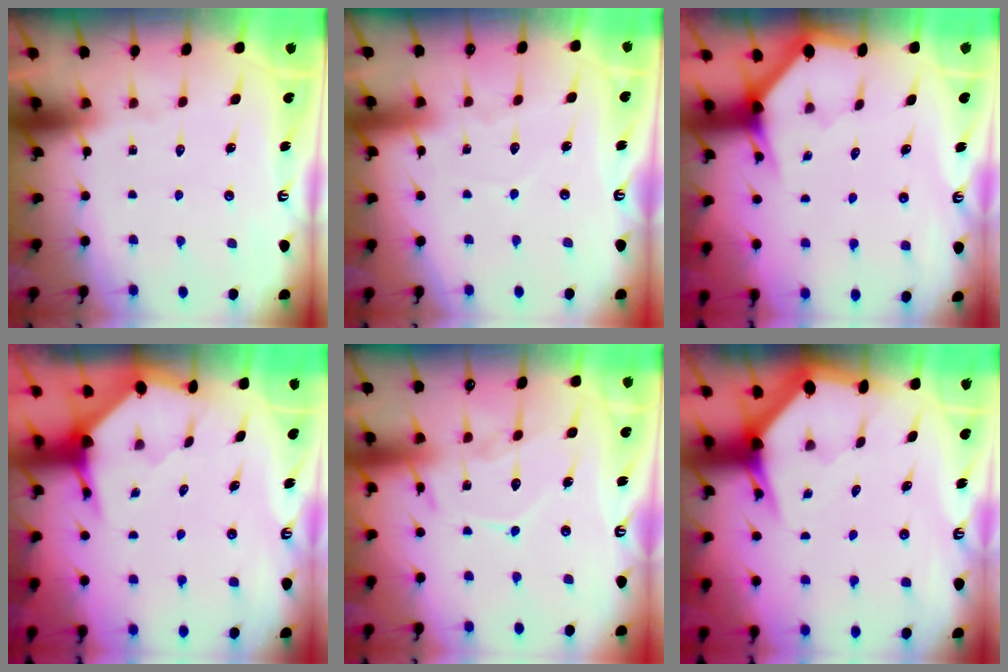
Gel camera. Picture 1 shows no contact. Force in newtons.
{"total": 4.2, "press": 4.2, "slide": 0.2}
{"total": 3.1, "press": 3.1, "slide": 0.2}
{"total": 3.5, "press": 3.5, "slide": 0.4}
{"total": 10.3, "press": 10.3, "slide": 0.3}
{"total": 4.9, "press": 4.9, "slide": 0.5}